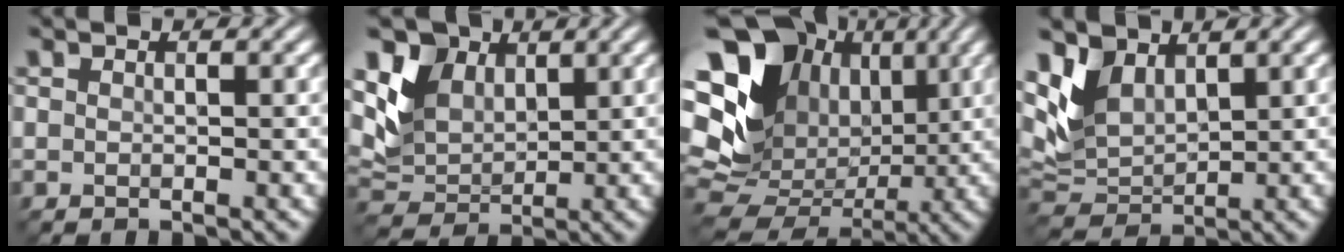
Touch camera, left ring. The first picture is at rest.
{"total": 5.1, "force": [3.0, 3.6, 1.9], "torque": [-0.058, -0.001, 0.062]}
{"total": 20.1, "force": [5.3, 16.5, 10.2], "torque": [-0.227, 0.041, 0.091]}
{"total": 4.5, "force": [2.6, 2.9, 2.2], "torque": [-0.062, -0.007, 0.055]}